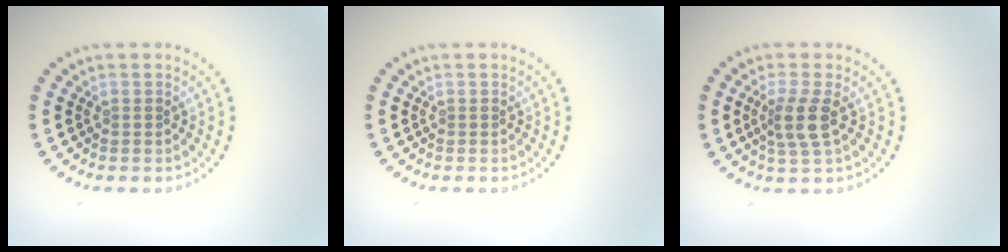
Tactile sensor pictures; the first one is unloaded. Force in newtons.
{"total": 0.0}
{"total": 2.7, "press": 2.2, "slide": 1.5}